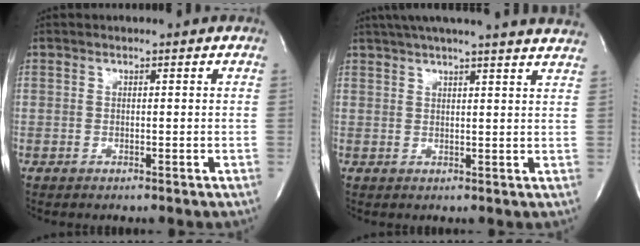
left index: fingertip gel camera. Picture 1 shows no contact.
{"total": 20.7, "force": [18.6, 0.1, 8.9], "torque": [-0.146, 0.004, 0.231]}